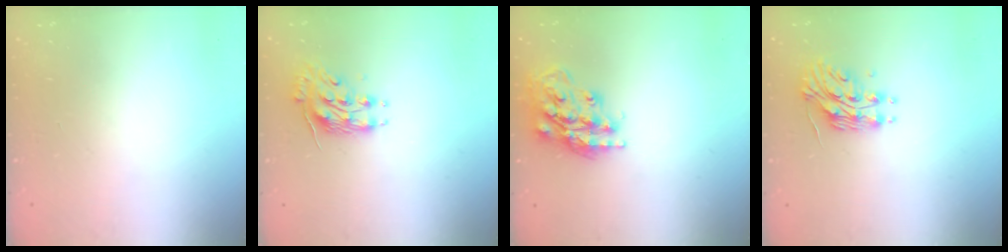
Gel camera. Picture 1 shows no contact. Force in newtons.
{"total": 10.2, "press": 10.2, "slide": 0.6}
{"total": 16.6, "press": 16.5, "slide": 1.1}
{"total": 11.0, "press": 11.0, "slide": 0.9}